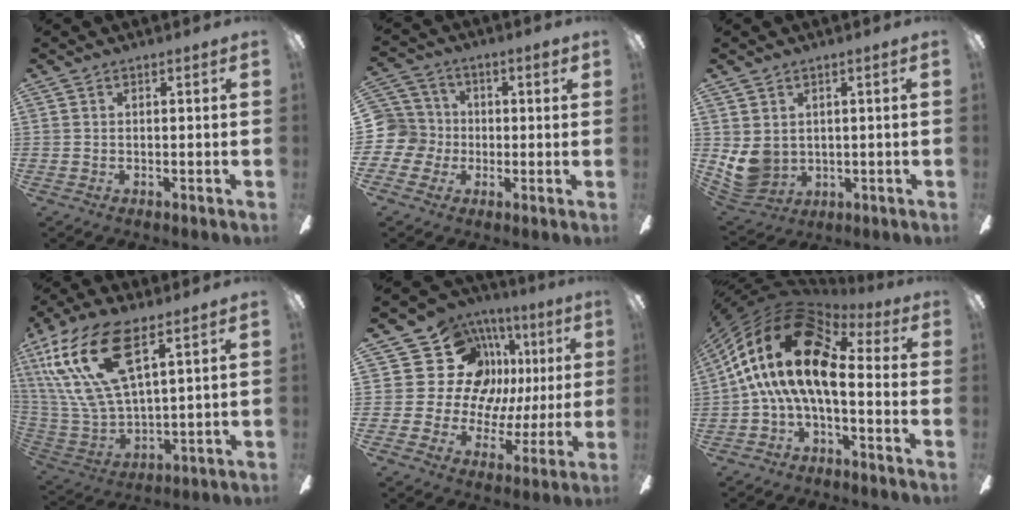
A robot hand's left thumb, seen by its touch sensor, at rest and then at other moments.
{"total": 8.0, "force": [-0.7, 7.8, 1.7], "torque": [-0.052, 0.015, -0.013]}
{"total": 7.7, "force": [1.2, 6.7, 3.5], "torque": [-0.101, -0.012, 0.025]}
{"total": 22.6, "force": [11.2, 9.6, 17.1], "torque": [-0.380, -0.039, 0.198]}
{"total": 21.5, "force": [6.5, 17.3, 11.0], "torque": [-0.205, -0.027, 0.141]}
{"total": 18.4, "force": [2.5, 9.2, 15.8], "torque": [-0.334, -0.011, 0.044]}